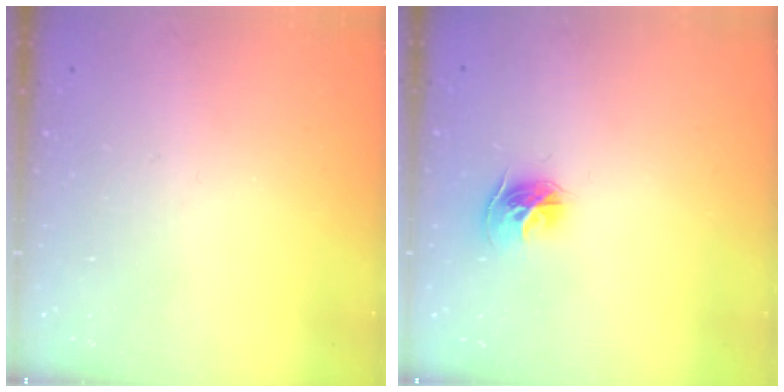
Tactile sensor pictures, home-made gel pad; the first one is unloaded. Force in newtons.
{"total": 9.2, "press": 9.1, "slide": 0.9}